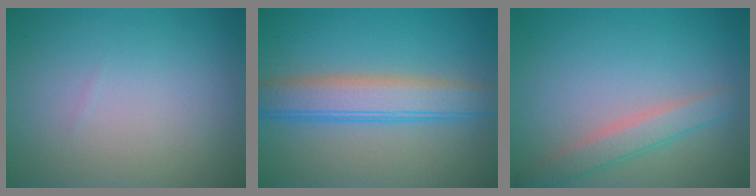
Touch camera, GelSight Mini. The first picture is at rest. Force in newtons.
{"total": 5.4, "press": 5.4, "slide": 0.2}
{"total": 2.7, "press": 2.7, "slide": 0.1}